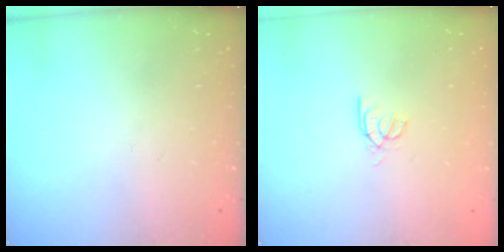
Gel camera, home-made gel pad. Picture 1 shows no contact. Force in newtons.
{"total": 2.9, "press": 2.9, "slide": 0.3}